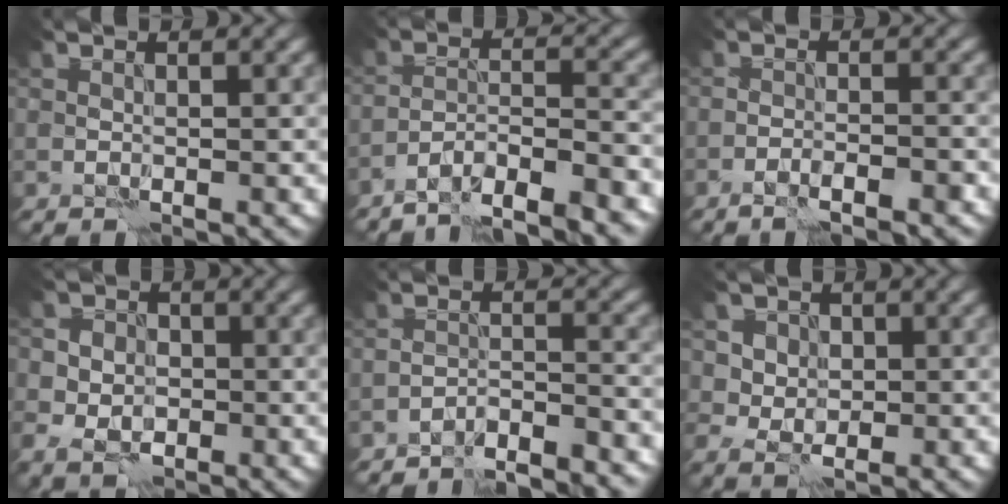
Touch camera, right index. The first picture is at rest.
{"total": 7.7, "force": [-6.6, 1.0, 3.8], "torque": [-0.054, 0.008, -0.112]}
{"total": 3.2, "force": [-2.7, 0.1, 1.6], "torque": [-0.029, 0.014, -0.042]}
{"total": 5.7, "force": [-1.1, 5.1, 2.5], "torque": [-0.034, 0.015, -0.049]}
{"total": 5.2, "force": [-4.9, 0.3, 1.6], "torque": [-0.025, 0.002, -0.084]}
{"total": 3.9, "force": [1.6, 3.2, 1.6], "torque": [-0.032, 0.001, 0.021]}